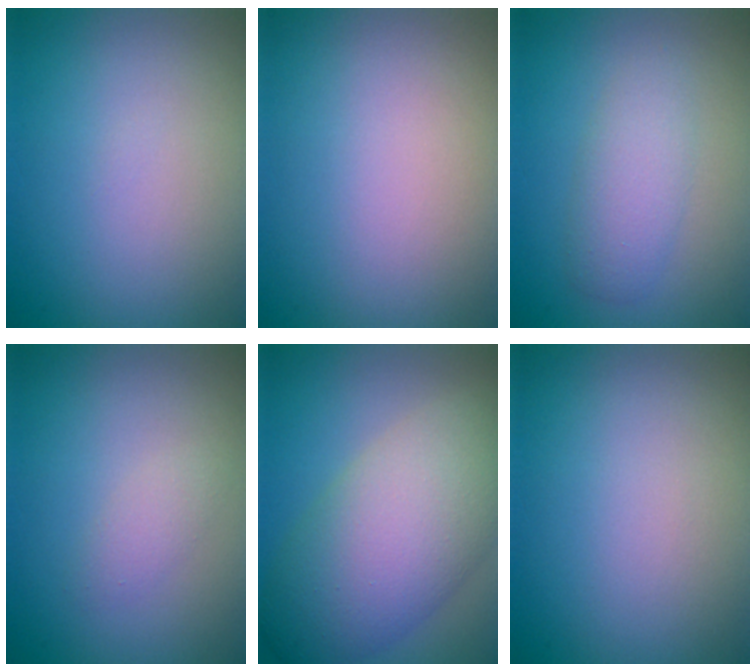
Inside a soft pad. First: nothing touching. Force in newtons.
{"total": 0.0}
{"total": 2.9, "press": 2.9, "slide": 0.1}
{"total": 1.2, "press": 1.2, "slide": 0.0}
{"total": 9.9, "press": 9.9, "slide": 0.6}
{"total": 0.0}